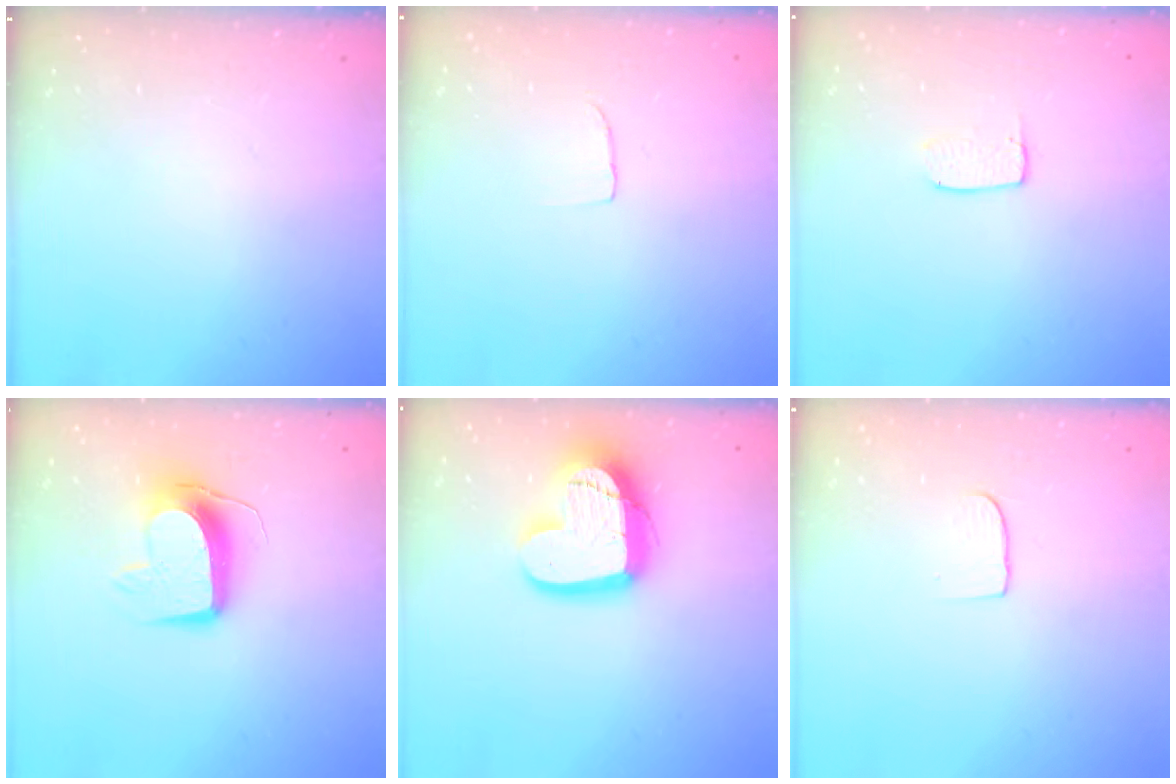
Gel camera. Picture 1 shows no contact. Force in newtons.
{"total": 2.7, "press": 2.7, "slide": 0.2}
{"total": 4.2, "press": 4.2, "slide": 0.3}
{"total": 10.1, "press": 10.1, "slide": 0.4}
{"total": 16.4, "press": 16.3, "slide": 1.4}
{"total": 4.7, "press": 4.7, "slide": 0.4}